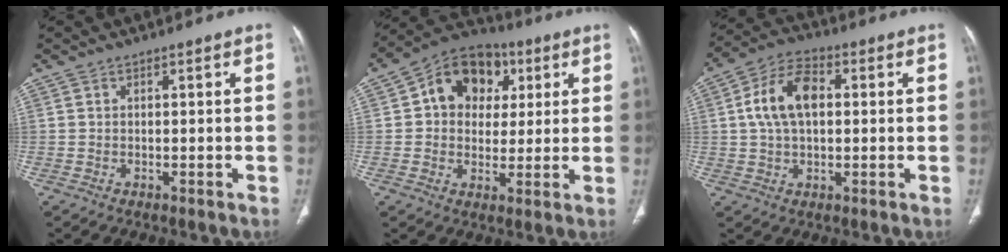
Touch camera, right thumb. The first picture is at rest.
{"total": 13.6, "force": [4.0, 10.6, 7.5], "torque": [-0.073, 0.008, 0.053]}
{"total": 10.9, "force": [1.7, 6.5, 8.6], "torque": [-0.161, 0.021, 0.026]}